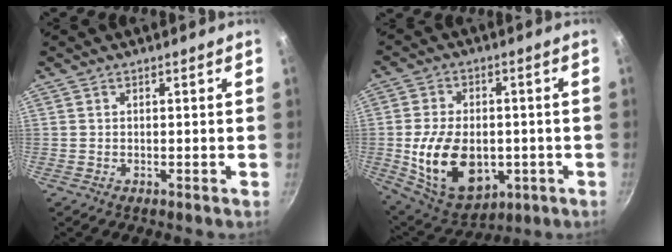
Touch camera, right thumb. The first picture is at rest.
{"total": 17.6, "force": [-2.7, 11.6, 12.9], "torque": [-0.206, 0.000, -0.025]}